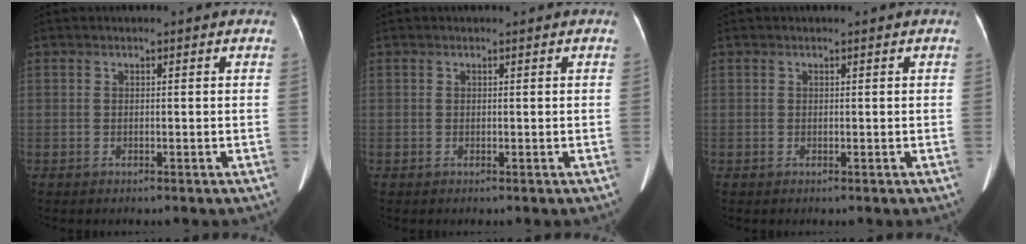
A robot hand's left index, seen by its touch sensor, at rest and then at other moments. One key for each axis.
{"total": 0.0}
{"total": 0.0}